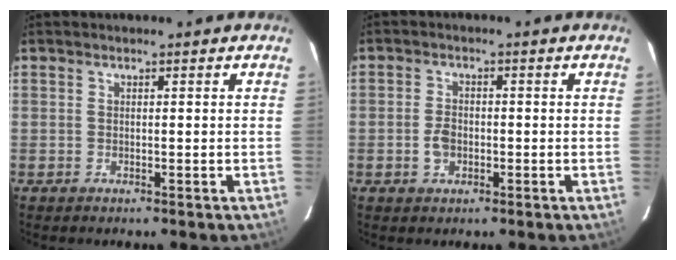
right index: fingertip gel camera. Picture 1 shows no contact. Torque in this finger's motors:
{"motor_torque": [0.32, 0.19, 0.08, 0.02]}